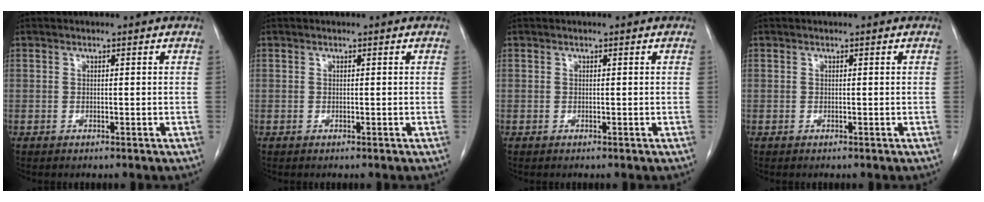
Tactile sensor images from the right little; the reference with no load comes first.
{"total": 0.0}
{"total": 0.0}
{"total": 0.0}